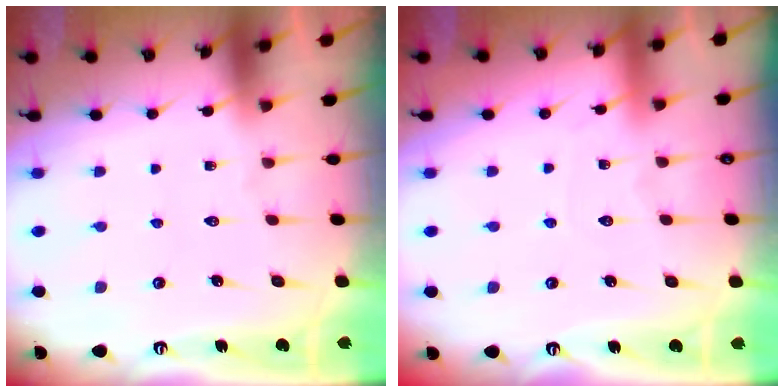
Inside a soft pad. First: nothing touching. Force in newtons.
{"total": 3.2, "press": 3.1, "slide": 0.3}